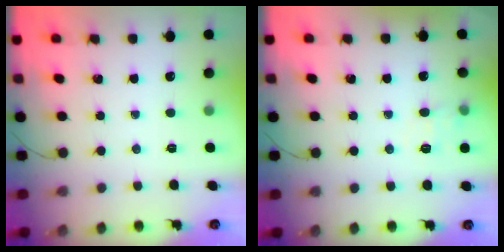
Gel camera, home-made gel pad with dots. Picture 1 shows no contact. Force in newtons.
{"total": 6.7, "press": 6.5, "slide": 1.8}